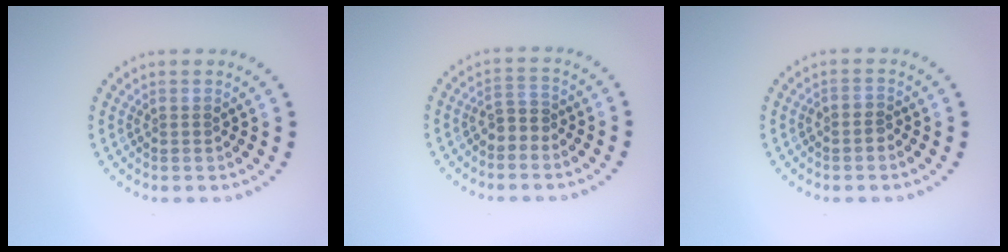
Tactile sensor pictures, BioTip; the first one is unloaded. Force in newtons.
{"total": 1.9, "press": 1.7, "slide": 0.9}
{"total": 0.8, "press": 0.7, "slide": 0.5}